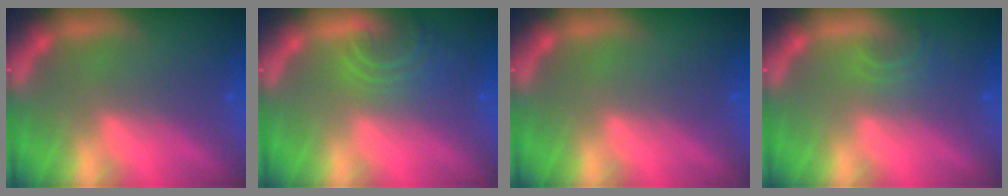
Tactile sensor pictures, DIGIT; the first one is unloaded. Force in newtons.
{"total": 4.5}
{"total": 0.0}
{"total": 1.9}